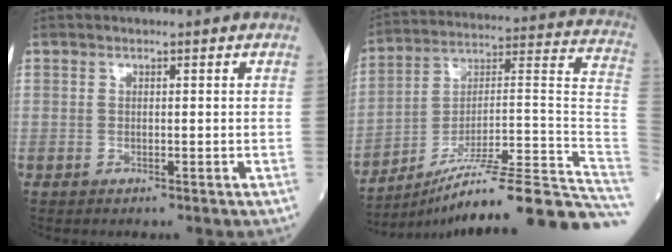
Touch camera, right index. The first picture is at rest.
{"total": 27.8, "force": [-22.3, -0.2, 16.6], "torque": [-0.131, 0.024, -0.331]}